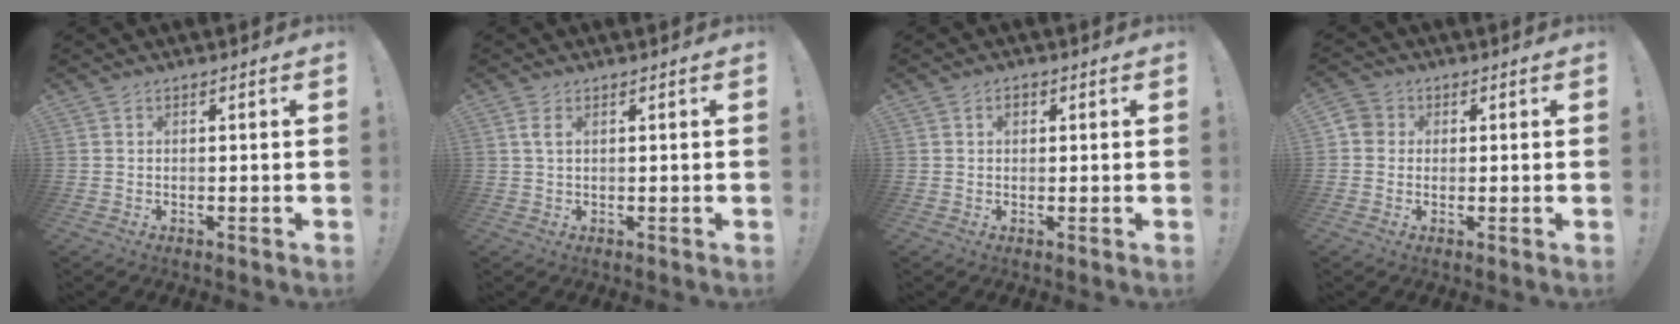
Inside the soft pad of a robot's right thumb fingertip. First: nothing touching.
{"total": 2.4, "force": [1.0, 0.7, 2.1], "torque": [-0.040, 0.001, 0.016]}
{"total": 1.7, "force": [0.4, 1.2, 1.1], "torque": [-0.019, 0.006, 0.006]}
{"total": 3.6, "force": [-0.2, 3.3, 1.3], "torque": [-0.025, 0.011, -0.001]}